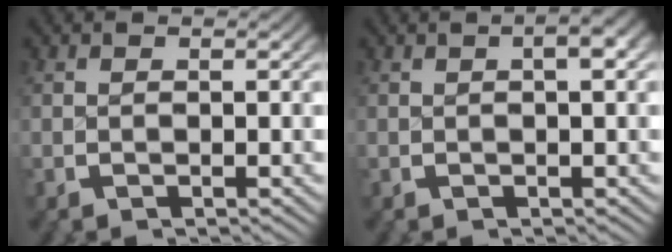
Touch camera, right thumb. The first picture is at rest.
{"total": 2.5, "force": [0.8, 1.0, 2.2], "torque": [-0.022, 0.011, 0.008]}